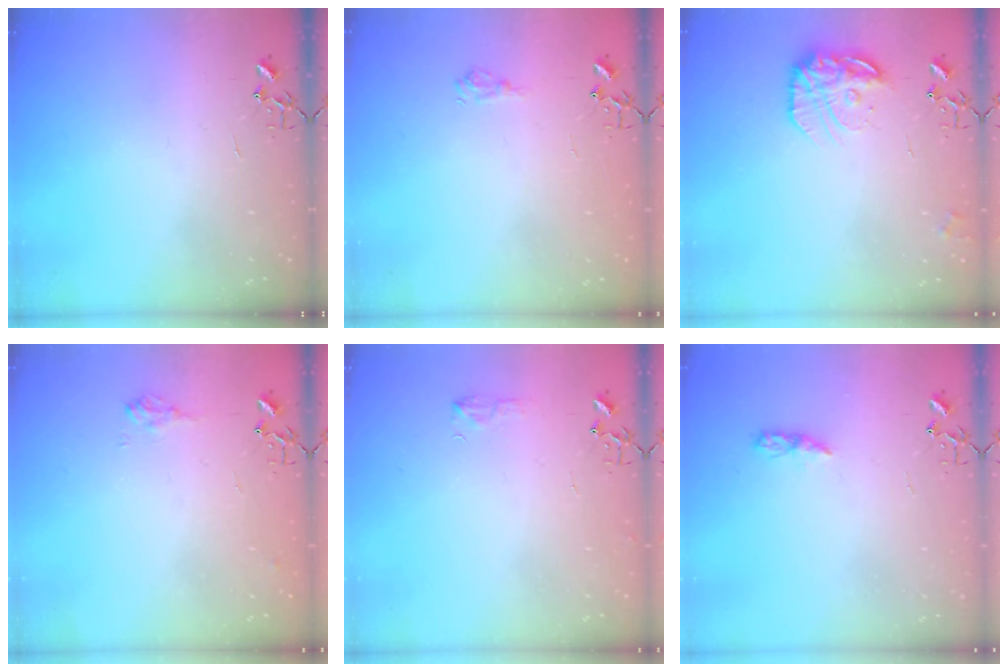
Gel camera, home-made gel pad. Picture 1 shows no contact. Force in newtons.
{"total": 6.6, "press": 6.5, "slide": 0.9}
{"total": 16.0, "press": 15.9, "slide": 1.3}
{"total": 8.5, "press": 8.4, "slide": 0.8}
{"total": 6.4, "press": 6.3, "slide": 0.9}
{"total": 5.1, "press": 5.1, "slide": 0.6}